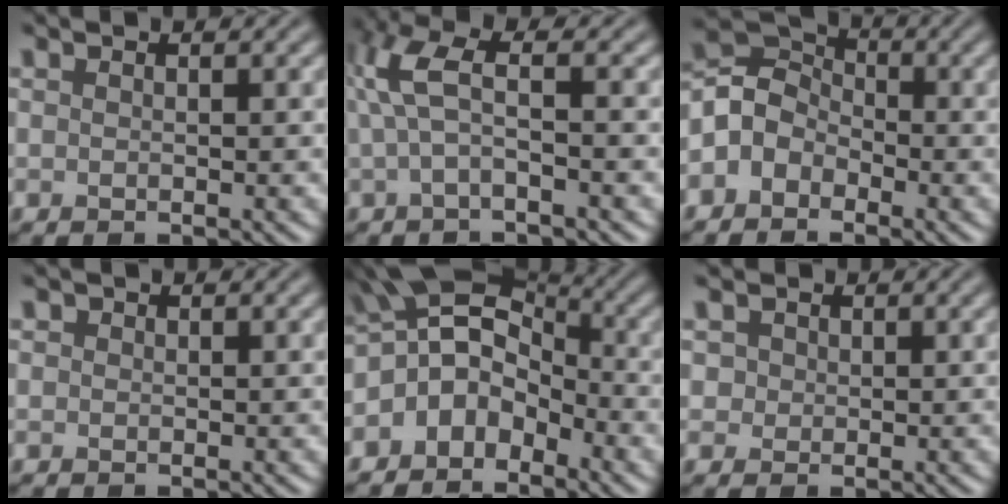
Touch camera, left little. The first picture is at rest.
{"total": 4.1, "force": [0.4, 1.5, 3.8], "torque": [-0.095, 0.011, 0.000]}
{"total": 3.4, "force": [-1.8, 2.7, 1.1], "torque": [-0.010, 0.012, -0.050]}
{"total": 1.1, "force": [0.4, 1.0, 0.4], "torque": [-0.006, -0.001, 0.004]}
{"total": 6.1, "force": [-1.8, 4.3, 3.8], "torque": [-0.034, 0.021, -0.049]}
{"total": 4.2, "force": [1.9, 3.3, 1.8], "torque": [-0.042, 0.008, 0.019]}